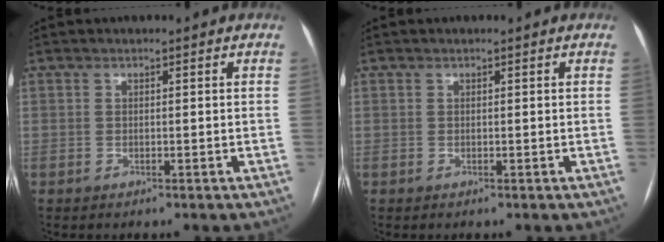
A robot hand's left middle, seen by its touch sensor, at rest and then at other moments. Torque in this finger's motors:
{"motor_torque": [0.14, -0.14, -0.11, 0.00]}